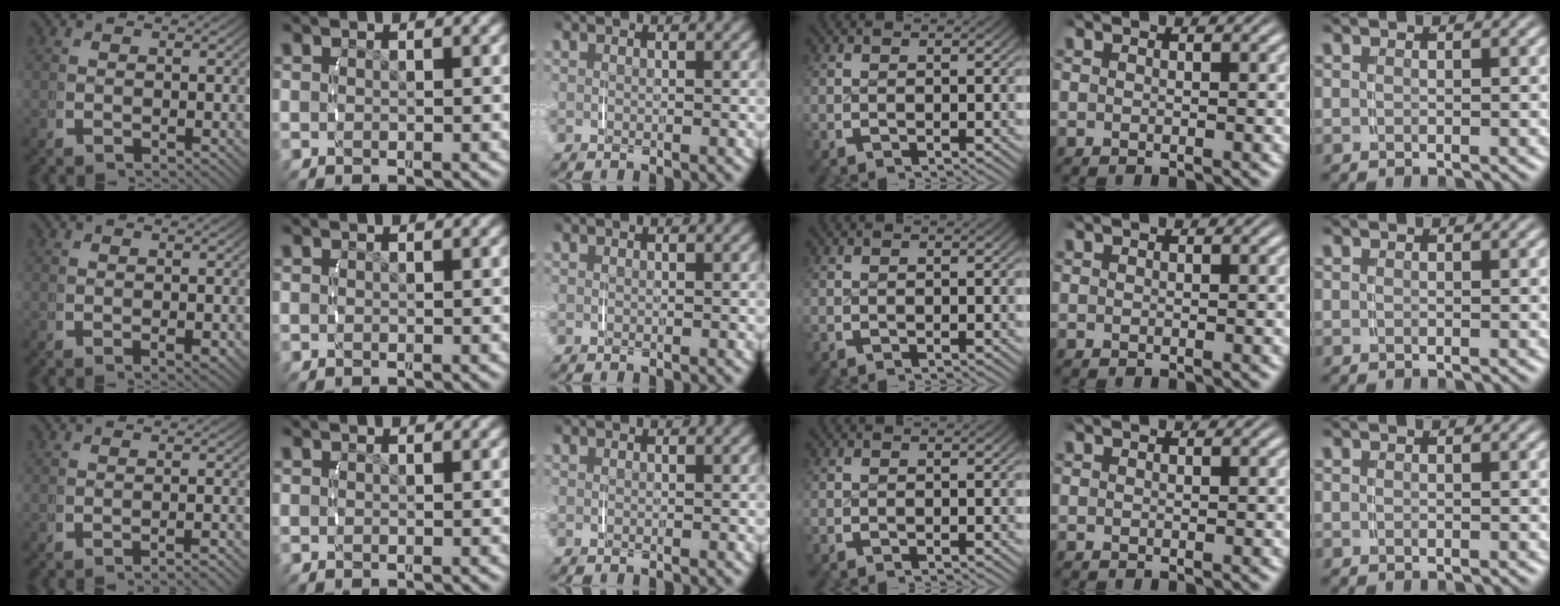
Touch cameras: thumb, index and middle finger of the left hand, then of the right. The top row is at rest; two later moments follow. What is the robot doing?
{"motion": "lift_and_place", "object": "string"}